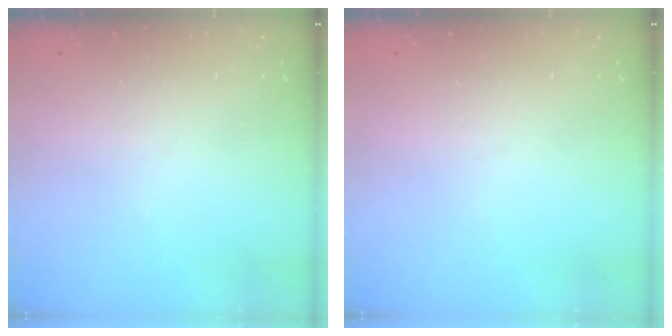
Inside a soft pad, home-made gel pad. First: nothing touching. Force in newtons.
{"total": 0.0}